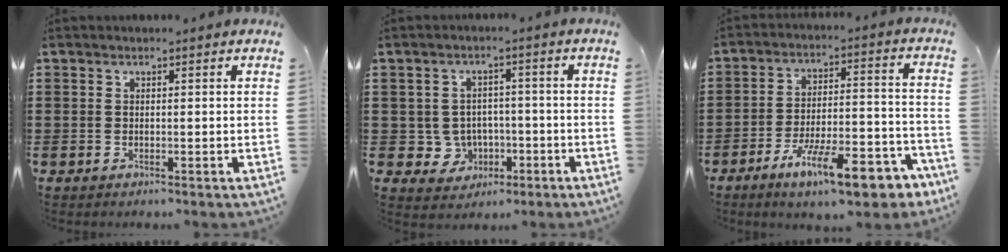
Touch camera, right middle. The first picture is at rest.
{"total": 4.2, "force": [-1.1, 3.9, 1.0], "torque": [-0.025, 0.005, -0.022]}
{"total": 13.0, "force": [-8.9, 3.2, 8.9], "torque": [-0.144, 0.031, -0.156]}